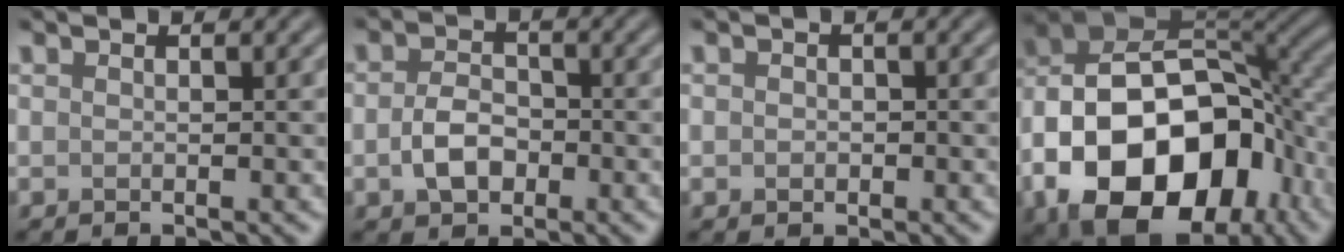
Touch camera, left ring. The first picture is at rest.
{"total": 3.3, "force": [-0.8, 2.3, 2.3], "torque": [-0.044, -0.001, -0.020]}
{"total": 0.9, "force": [-0.1, 0.8, 0.4], "torque": [-0.003, -0.005, -0.003]}
{"total": 17.0, "force": [-5.8, 11.1, 11.4], "torque": [-0.199, -0.004, -0.103]}